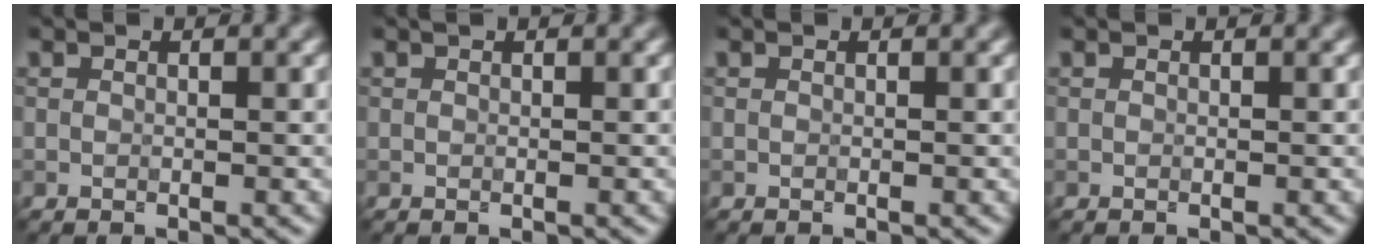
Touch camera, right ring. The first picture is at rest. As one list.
[{"total": 0.0}, {"total": 0.0}, {"total": 0.0}]